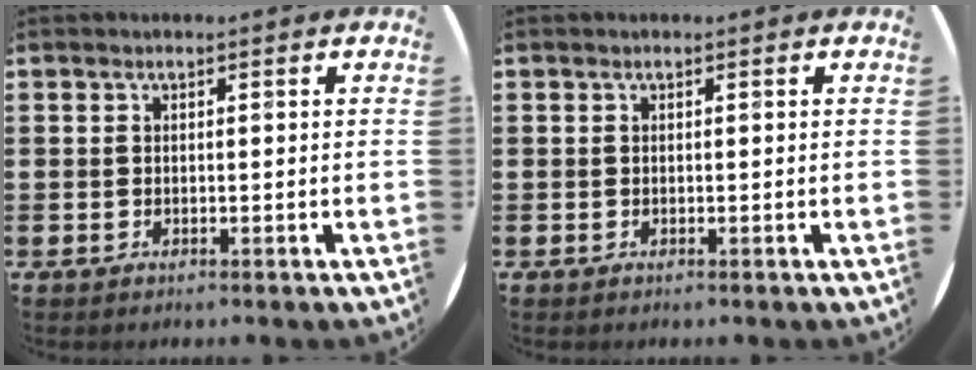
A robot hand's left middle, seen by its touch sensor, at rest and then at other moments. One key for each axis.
{"total": 0.0}